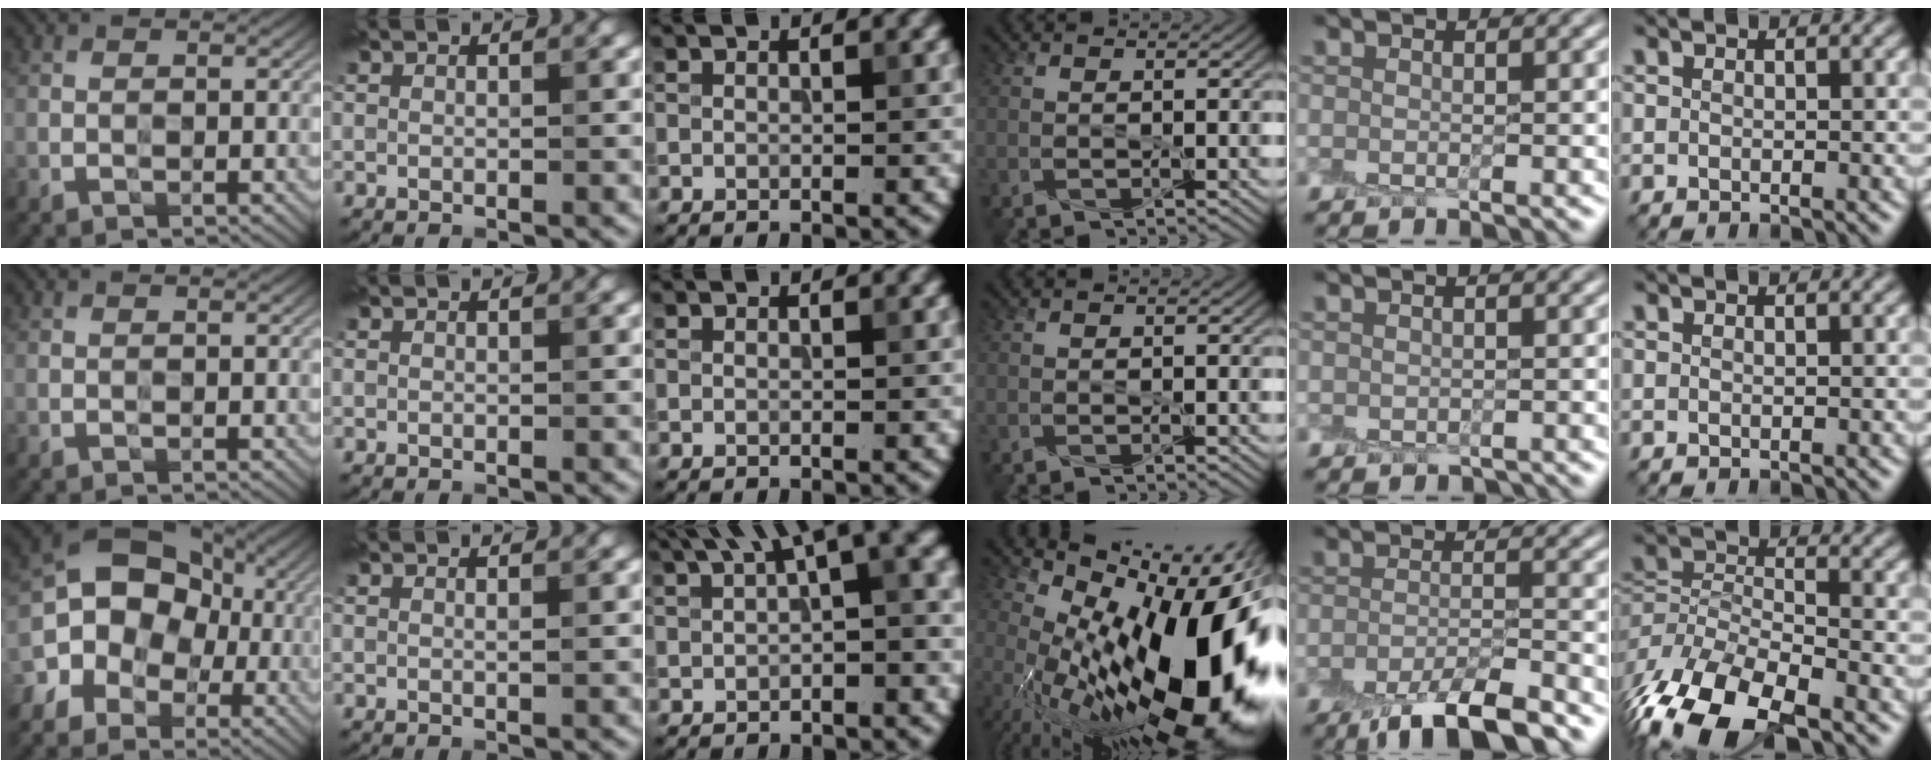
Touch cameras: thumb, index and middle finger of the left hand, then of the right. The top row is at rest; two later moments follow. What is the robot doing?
{"motion": "peel", "object": "cling film"}